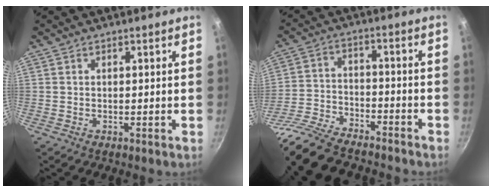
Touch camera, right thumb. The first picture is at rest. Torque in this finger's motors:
{"motor_torque": [0.92, -0.53, 0.90, -1.87, 0.32]}